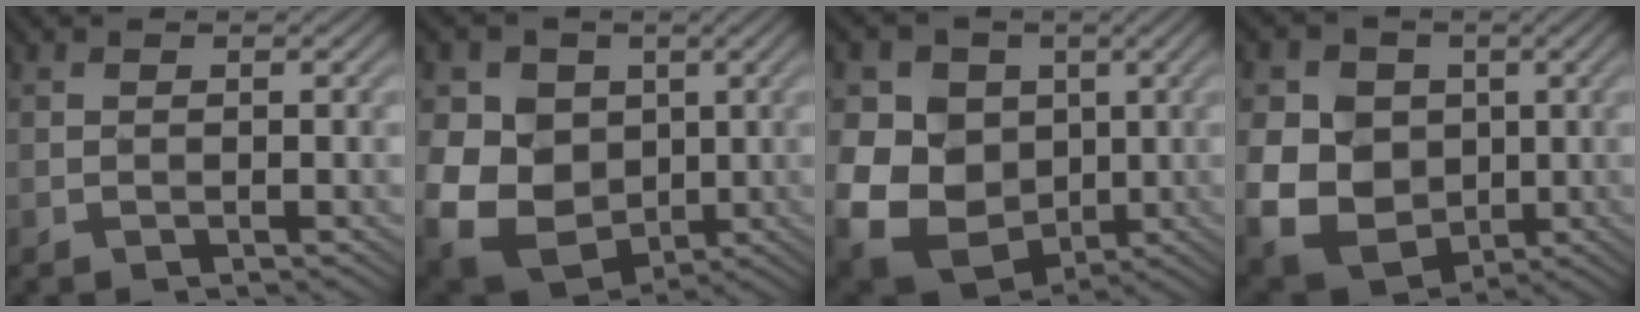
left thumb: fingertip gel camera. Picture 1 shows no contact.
{"total": 12.1, "force": [0.5, 10.1, 6.7], "torque": [-0.168, -0.011, 0.003]}
{"total": 13.6, "force": [0.3, 11.5, 7.2], "torque": [-0.183, -0.012, 0.000]}
{"total": 11.2, "force": [0.1, 9.4, 6.0], "torque": [-0.159, -0.010, -0.002]}